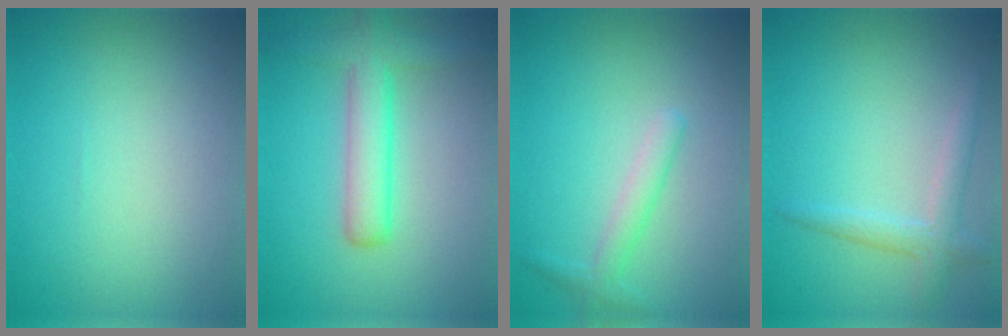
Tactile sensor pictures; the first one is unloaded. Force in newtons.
{"total": 4.4, "press": 4.4, "slide": 0.1}
{"total": 1.8, "press": 1.8, "slide": 0.1}
{"total": 2.3, "press": 2.3, "slide": 0.1}